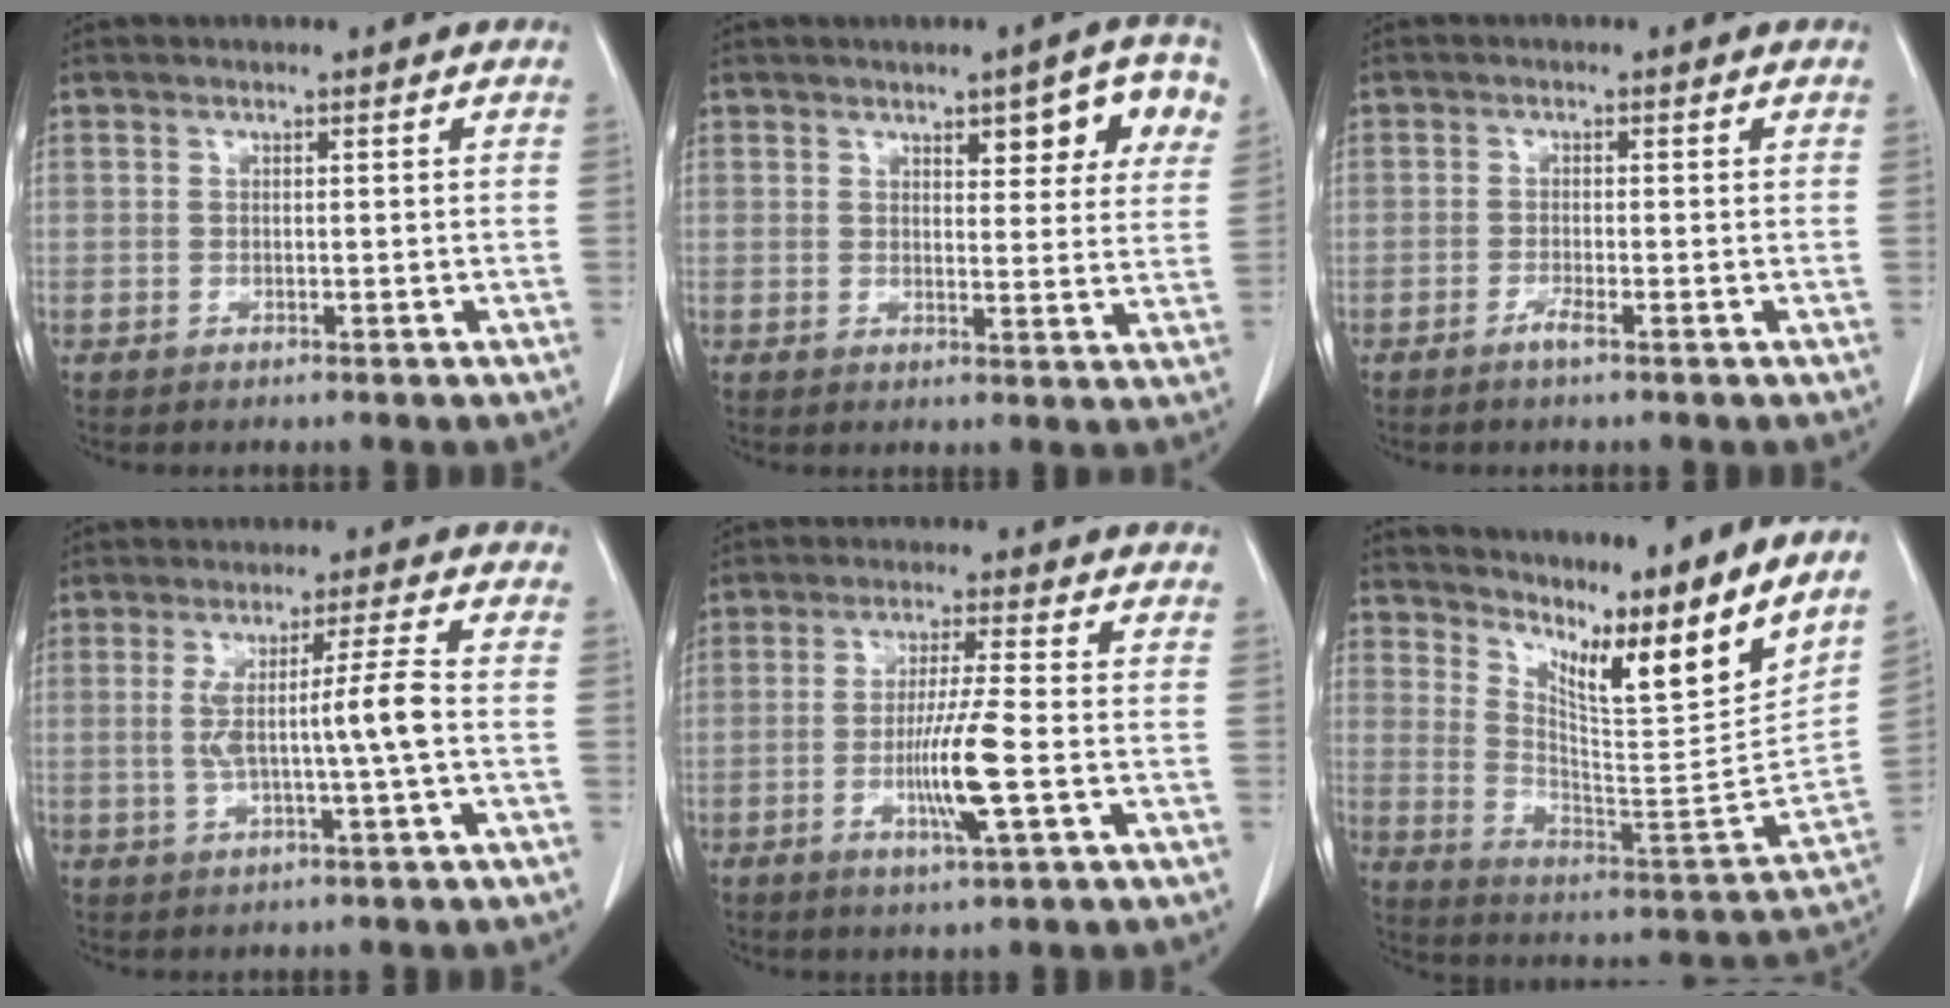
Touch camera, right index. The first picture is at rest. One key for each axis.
{"total": 7.9, "fx": 3.9, "fy": 2.4, "fz": 6.5, "tx": -0.071, "ty": 0.008, "tz": 0.047}
{"total": 1.5, "fx": -1.0, "fy": -0.1, "fz": 1.1, "tx": -0.021, "ty": -0.001, "tz": -0.021}
{"total": 6.8, "fx": -0.4, "fy": -1.1, "fz": 6.7, "tx": -0.123, "ty": 0.004, "tz": -0.003}
{"total": 8.2, "fx": -2.1, "fy": -0.5, "fz": 7.9, "tx": -0.148, "ty": -0.012, "tz": -0.039}
{"total": 20.8, "fx": 17.0, "fy": 1.2, "fz": 11.8, "tx": -0.191, "ty": -0.051, "tz": 0.260}